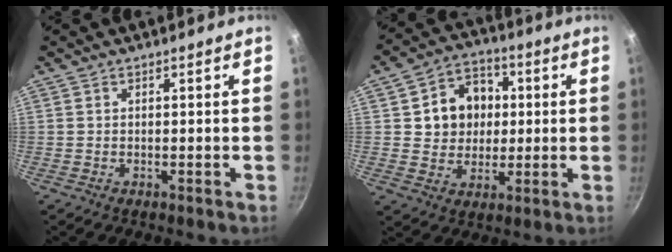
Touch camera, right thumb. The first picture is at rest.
{"total": 11.5, "force": [1.8, 9.9, 5.7], "torque": [-0.052, 0.008, 0.027]}